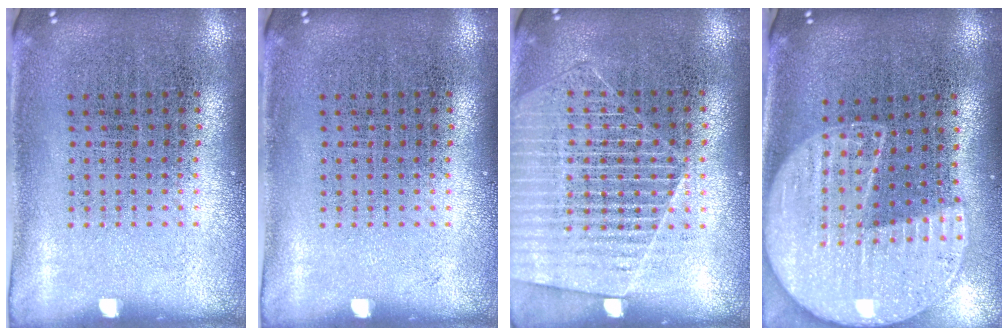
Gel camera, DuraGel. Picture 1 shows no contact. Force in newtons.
{"total": 0.0}
{"total": 1.6, "press": 1.4, "slide": 0.7}
{"total": 2.1, "press": 1.9, "slide": 0.9}